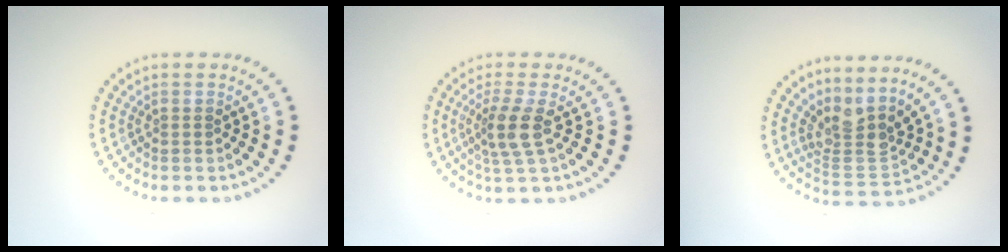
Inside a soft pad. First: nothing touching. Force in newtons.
{"total": 2.8, "press": 2.2, "slide": 1.8}
{"total": 3.7, "press": 2.7, "slide": 2.5}